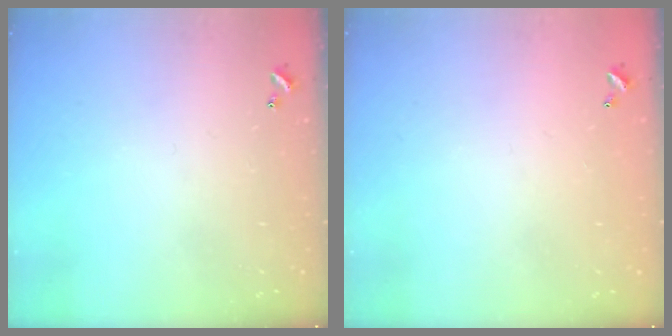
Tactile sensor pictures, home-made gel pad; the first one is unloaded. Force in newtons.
{"total": 2.8, "press": 2.8, "slide": 0.1}